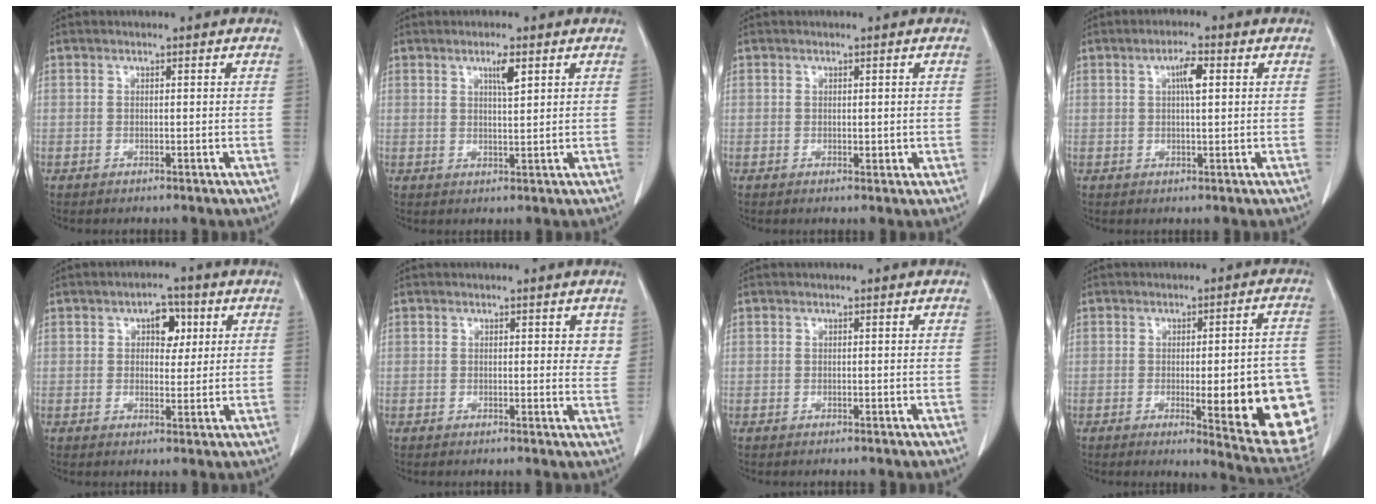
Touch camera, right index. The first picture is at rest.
{"total": 3.0, "force": [1.6, 0.3, 2.5], "torque": [-0.043, -0.002, 0.026]}
{"total": 1.3, "force": [0.0, 0.7, 1.1], "torque": [-0.015, -0.004, 0.005]}
{"total": 3.3, "force": [1.0, 0.6, 3.2], "torque": [-0.056, 0.004, 0.015]}
{"total": 4.5, "force": [1.6, 2.7, 3.3], "torque": [-0.044, 0.012, 0.023]}
{"total": 2.4, "force": [1.3, 1.2, 1.7], "torque": [-0.007, -0.006, 0.011]}
{"total": 0.0}
{"total": 17.5, "force": [-3.9, 2.8, 16.9], "torque": [-0.125, 0.009, -0.029]}